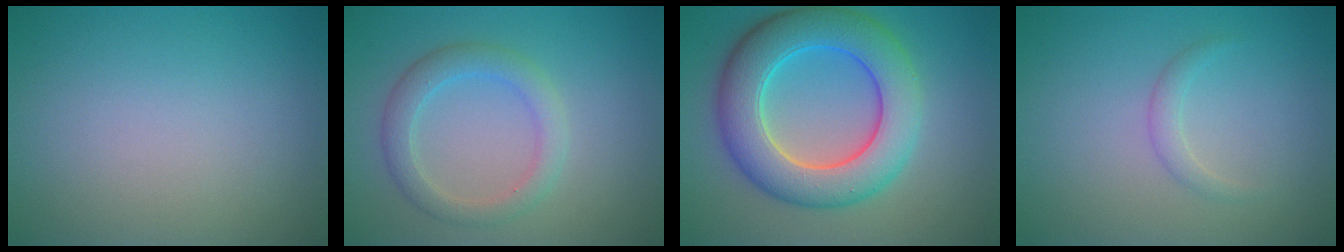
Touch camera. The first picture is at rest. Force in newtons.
{"total": 3.0, "press": 2.9, "slide": 0.3}
{"total": 8.9, "press": 8.9, "slide": 0.5}
{"total": 1.2, "press": 1.2, "slide": 0.1}